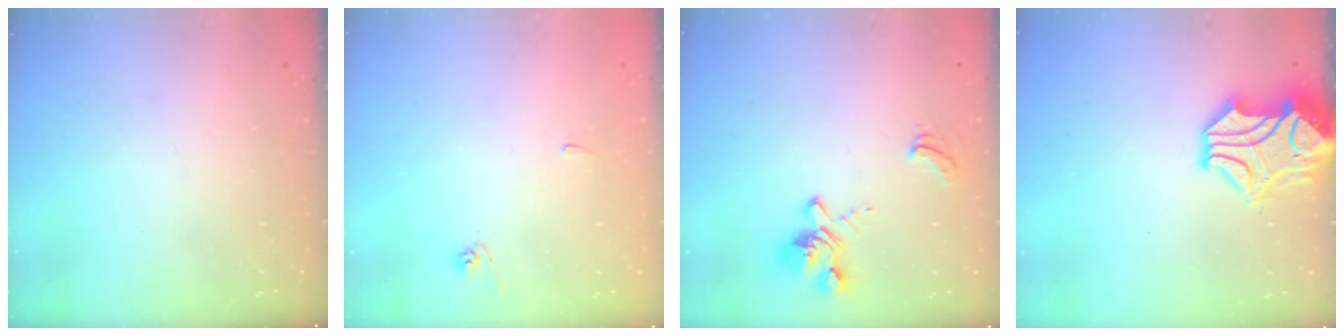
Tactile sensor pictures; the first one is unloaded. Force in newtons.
{"total": 4.0, "press": 4.0, "slide": 0.3}
{"total": 4.7, "press": 4.6, "slide": 1.1}
{"total": 5.7, "press": 5.6, "slide": 1.2}